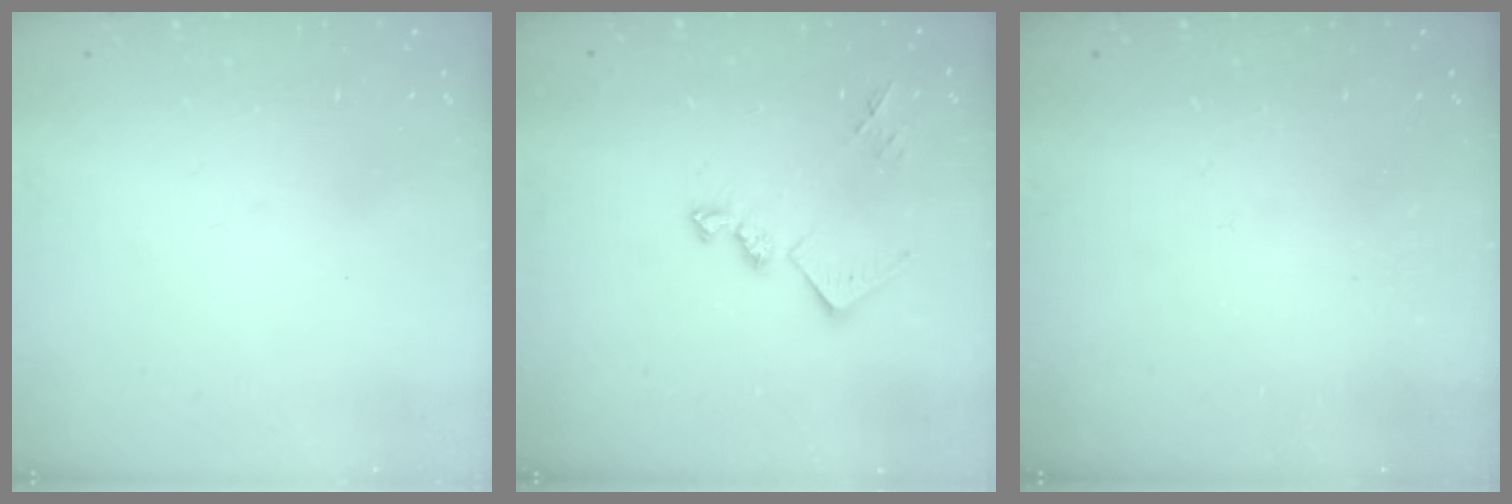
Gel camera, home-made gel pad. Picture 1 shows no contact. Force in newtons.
{"total": 12.3, "press": 12.3, "slide": 0.6}
{"total": 0.8, "press": 0.8, "slide": 0.3}